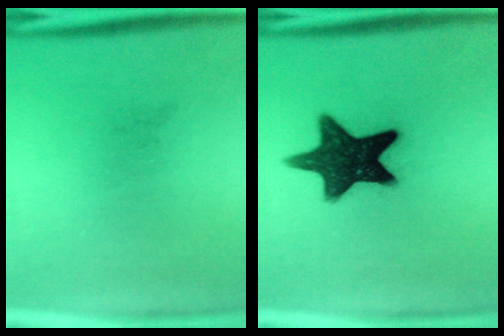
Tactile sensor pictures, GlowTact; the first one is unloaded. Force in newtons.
{"total": 15.5}